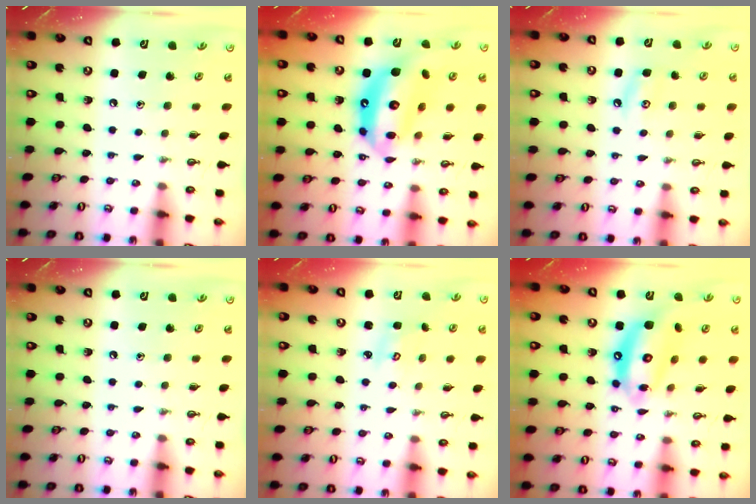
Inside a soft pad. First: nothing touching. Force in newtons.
{"total": 16.6, "press": 16.5, "slide": 1.9}
{"total": 5.3, "press": 5.2, "slide": 0.4}
{"total": 0.0}
{"total": 2.0, "press": 2.0, "slide": 0.1}
{"total": 13.5, "press": 13.4, "slide": 0.9}